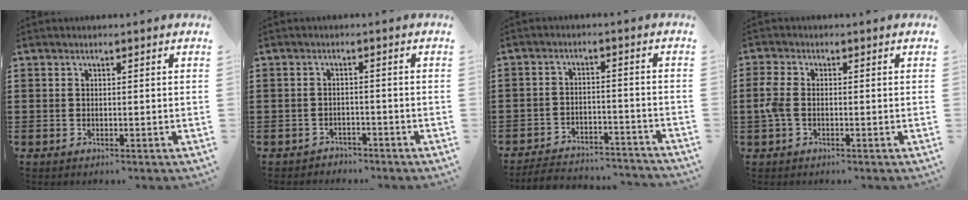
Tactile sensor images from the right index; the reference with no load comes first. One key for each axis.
{"total": 1.8, "fx": -1.8, "fy": 0.5, "fz": -0.1, "tx": -0.006, "ty": 0.001, "tz": -0.040}
{"total": 4.3, "fx": -4.2, "fy": 0.6, "fz": 0.5, "tx": -0.019, "ty": 0.001, "tz": -0.090}
{"total": 3.0, "fx": -0.6, "fy": 1.7, "fz": 2.4, "tx": -0.069, "ty": -0.005, "tz": -0.017}